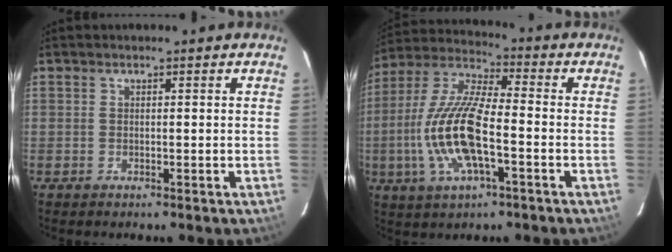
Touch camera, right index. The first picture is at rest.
{"total": 15.6, "force": [-4.0, 4.6, 14.4], "torque": [-0.301, -0.004, -0.082]}